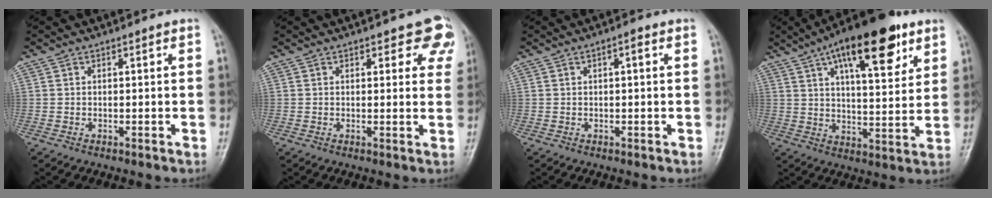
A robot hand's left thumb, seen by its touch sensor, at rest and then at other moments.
{"total": 6.1, "force": [3.7, 3.1, 3.7], "torque": [0.000, -0.012, 0.034]}
{"total": 1.6, "force": [0.5, 0.4, 1.4], "torque": [-0.023, 0.004, 0.003]}
{"total": 19.2, "force": [10.2, 7.2, 14.7], "torque": [-0.198, -0.028, 0.157]}